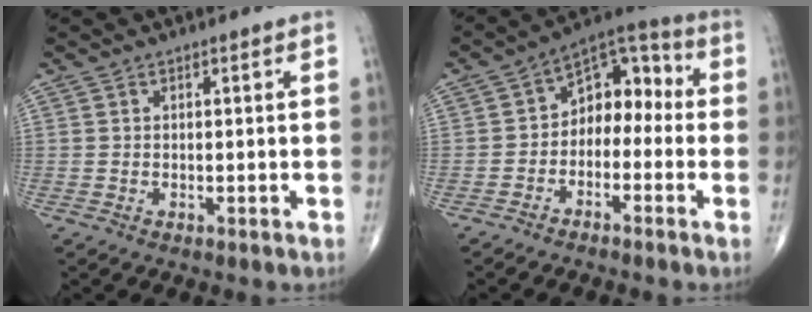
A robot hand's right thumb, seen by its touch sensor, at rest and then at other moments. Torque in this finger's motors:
{"motor_torque": [-0.16, 0.12, 0.64, 0.05, 0.07]}